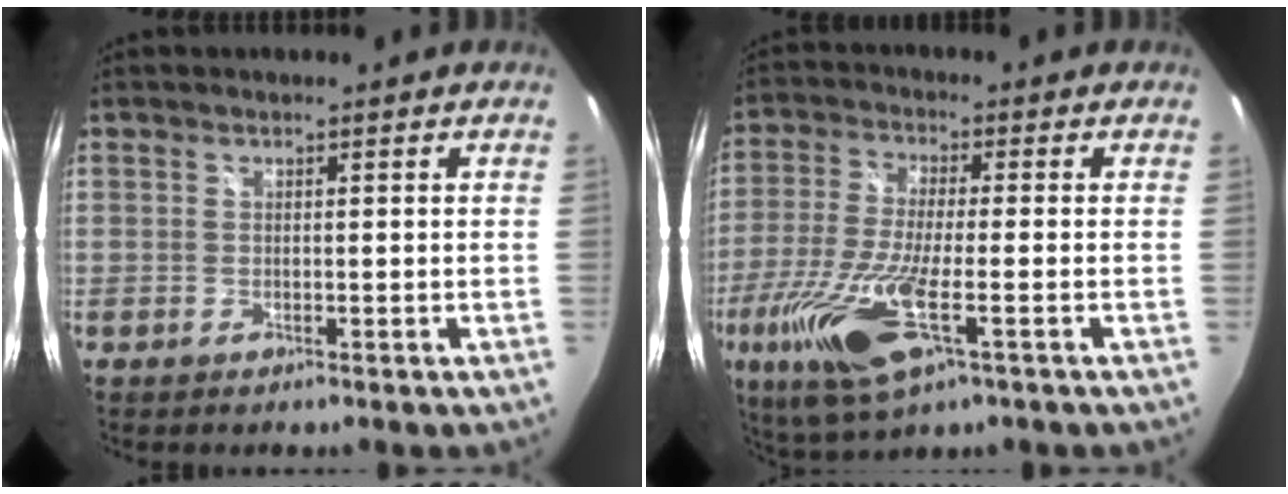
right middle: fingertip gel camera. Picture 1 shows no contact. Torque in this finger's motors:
{"motor_torque": [2.14, 0.00, 0.43, 0.21]}